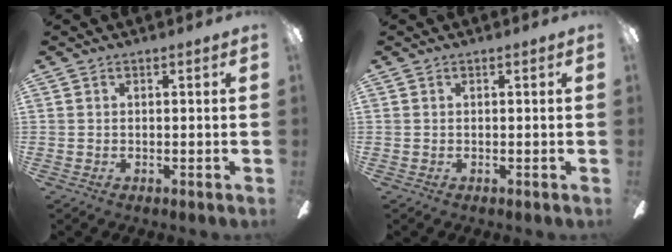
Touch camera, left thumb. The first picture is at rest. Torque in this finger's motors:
{"motor_torque": [0.00, 0.00, 0.04, -0.04, 0.00]}